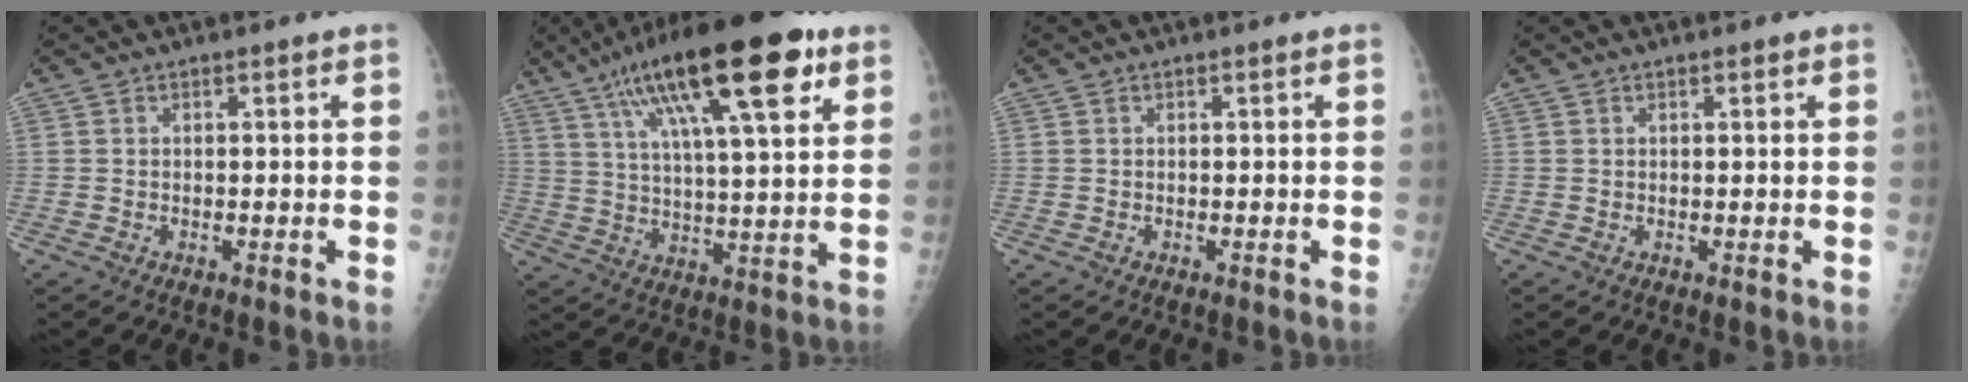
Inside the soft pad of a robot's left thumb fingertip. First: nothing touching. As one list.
[{"total": 23.3, "force": [12.0, 6.5, 18.9], "torque": [-0.300, -0.007, 0.194]}, {"total": 0.0}, {"total": 0.5, "force": [0.4, 0.2, 0.2], "torque": [0.001, -0.001, 0.006]}]